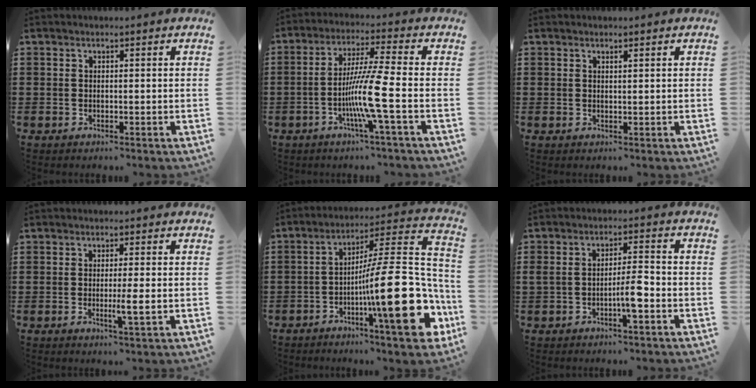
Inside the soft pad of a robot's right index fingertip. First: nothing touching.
{"total": 9.0, "force": [-3.0, -0.9, 8.5], "torque": [-0.165, -0.017, -0.062]}
{"total": 0.6, "force": [0.6, 0.1, 0.3], "torque": [-0.007, 0.000, 0.011]}
{"total": 3.4, "force": [-0.6, -0.1, 3.3], "torque": [-0.056, -0.008, -0.013]}
{"total": 19.6, "force": [-5.3, 3.8, 18.5], "torque": [-0.276, -0.015, -0.089]}
{"total": 4.9, "force": [-1.9, 1.1, 4.4], "torque": [-0.077, 0.007, -0.036]}